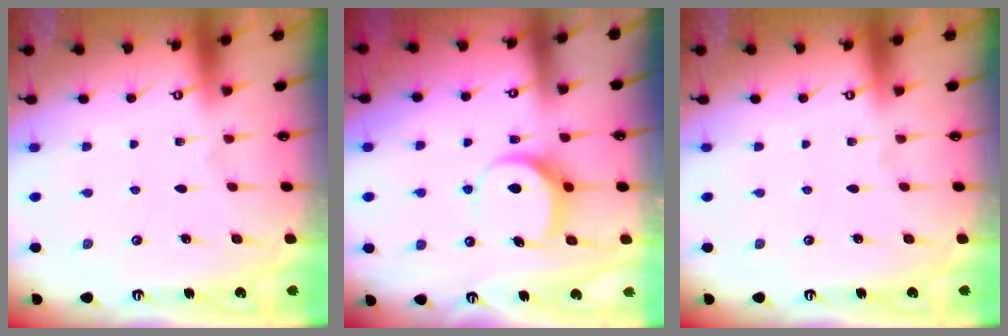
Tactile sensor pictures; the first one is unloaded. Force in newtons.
{"total": 7.9, "press": 7.9, "slide": 0.3}
{"total": 0.0}